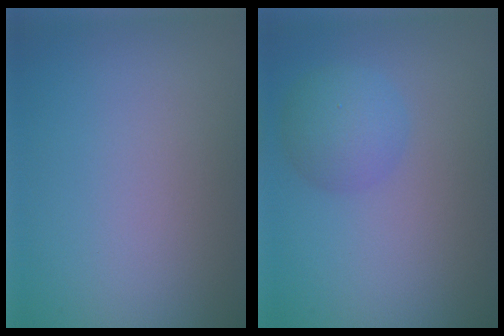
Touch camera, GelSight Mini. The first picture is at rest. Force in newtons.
{"total": 2.9, "press": 2.9, "slide": 0.1}